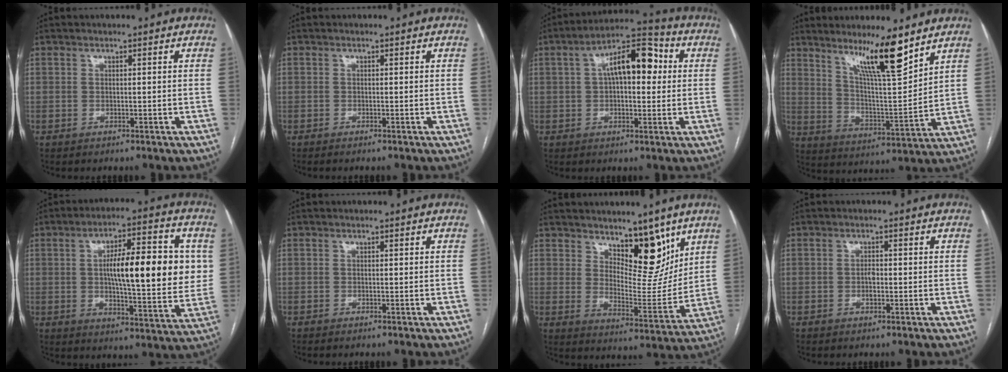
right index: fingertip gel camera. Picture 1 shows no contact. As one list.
[{"total": 1.1, "force": [-0.9, -0.2, 0.6], "torque": [-0.007, 0.001, -0.013]}, {"total": 11.4, "force": [2.4, 4.5, 10.2], "torque": [-0.168, 0.041, 0.033]}, {"total": 11.8, "force": [8.4, 0.3, 8.3], "torque": [-0.142, -0.014, 0.150]}, {"total": 17.7, "force": [2.6, 4.3, 17.0], "torque": [-0.251, 0.019, 0.040]}, {"total": 0.8, "force": [-0.7, -0.1, 0.4], "torque": [-0.004, 0.000, -0.011]}, {"total": 10.6, "force": [6.9, 4.2, 6.8], "torque": [-0.092, -0.015, 0.121]}, {"total": 1.4, "force": [-0.3, 0.7, 1.2], "torque": [-0.022, 0.002, -0.005]}]